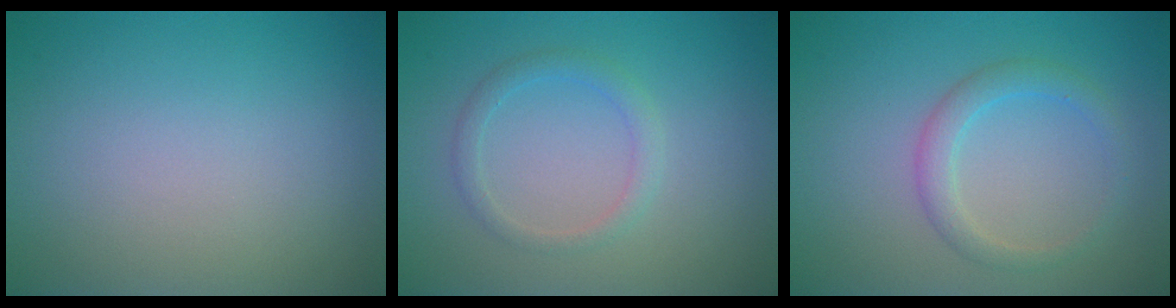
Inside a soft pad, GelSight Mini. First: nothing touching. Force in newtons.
{"total": 1.6, "press": 1.6, "slide": 0.0}
{"total": 2.2, "press": 2.2, "slide": 0.1}